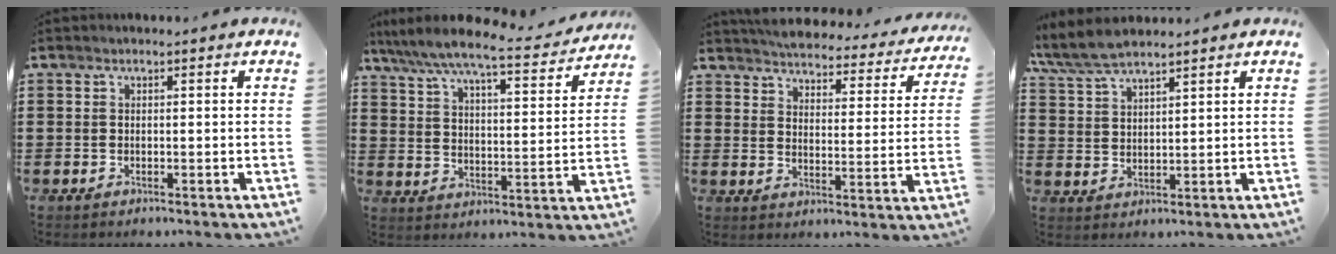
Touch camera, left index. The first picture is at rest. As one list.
[{"total": 7.5, "force": [6.7, 0.2, 3.3], "torque": [-0.093, -0.040, 0.111]}, {"total": 4.0, "force": [4.0, 0.0, 0.4], "torque": [-0.035, -0.036, 0.063]}, {"total": 5.7, "force": [4.9, 1.2, 2.6], "torque": [-0.065, -0.009, 0.091]}]